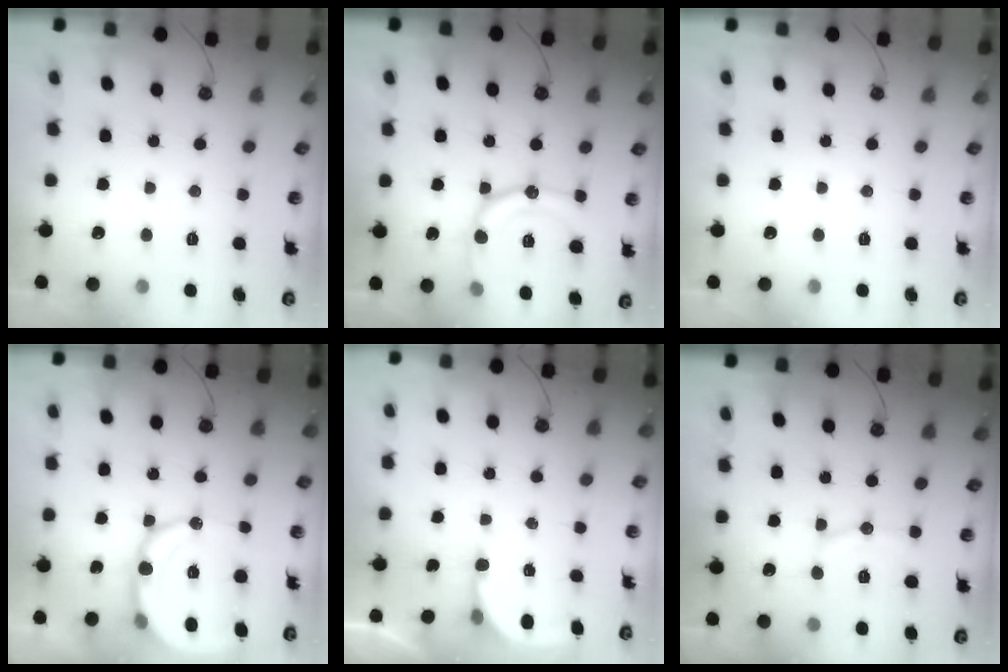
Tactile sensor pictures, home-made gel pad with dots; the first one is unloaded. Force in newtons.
{"total": 15.4, "press": 15.4, "slide": 0.7}
{"total": 0.0}
{"total": 15.3, "press": 15.0, "slide": 2.9}
{"total": 3.7, "press": 3.7, "slide": 0.2}
{"total": 7.7, "press": 7.7, "slide": 0.2}